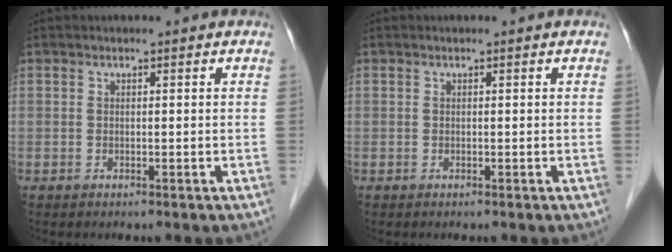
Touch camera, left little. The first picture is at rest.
{"total": 0.0}